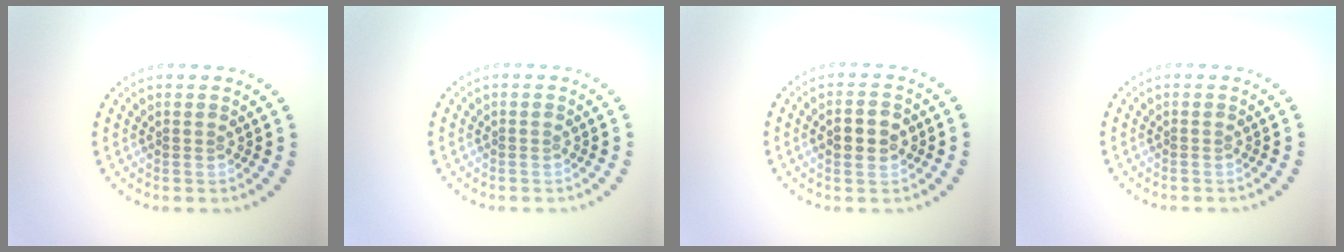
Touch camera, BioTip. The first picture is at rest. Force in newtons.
{"total": 0.0}
{"total": 3.8, "press": 3.8, "slide": 0.2}
{"total": 0.0}